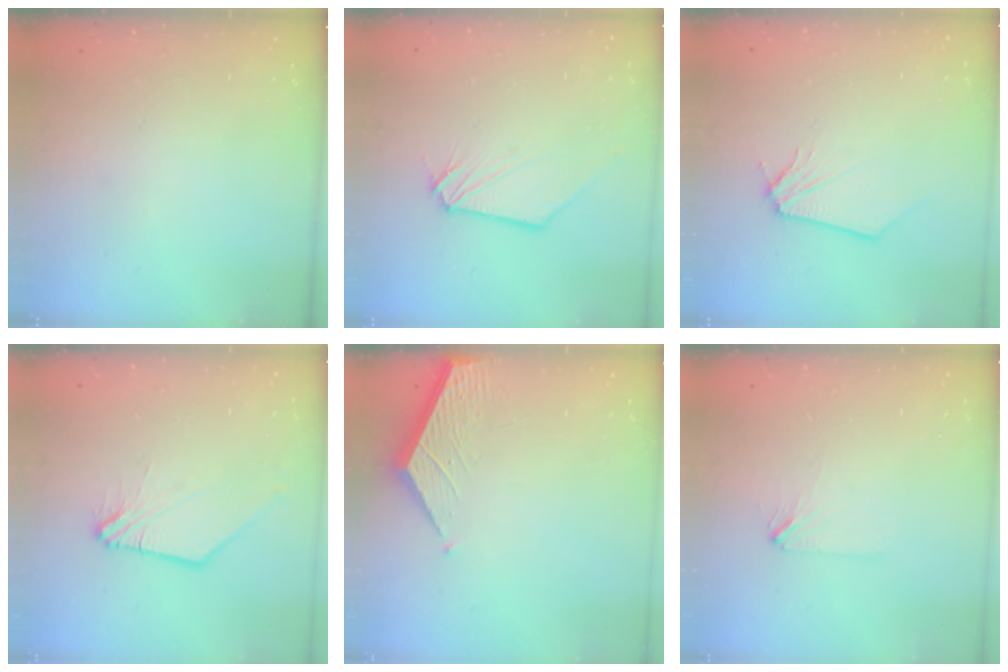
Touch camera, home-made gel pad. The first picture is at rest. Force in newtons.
{"total": 0.8, "press": 0.8, "slide": 0.1}
{"total": 0.0}
{"total": 2.0, "press": 1.9, "slide": 0.4}
{"total": 3.3, "press": 3.2, "slide": 0.4}
{"total": 1.8, "press": 1.7, "slide": 0.4}